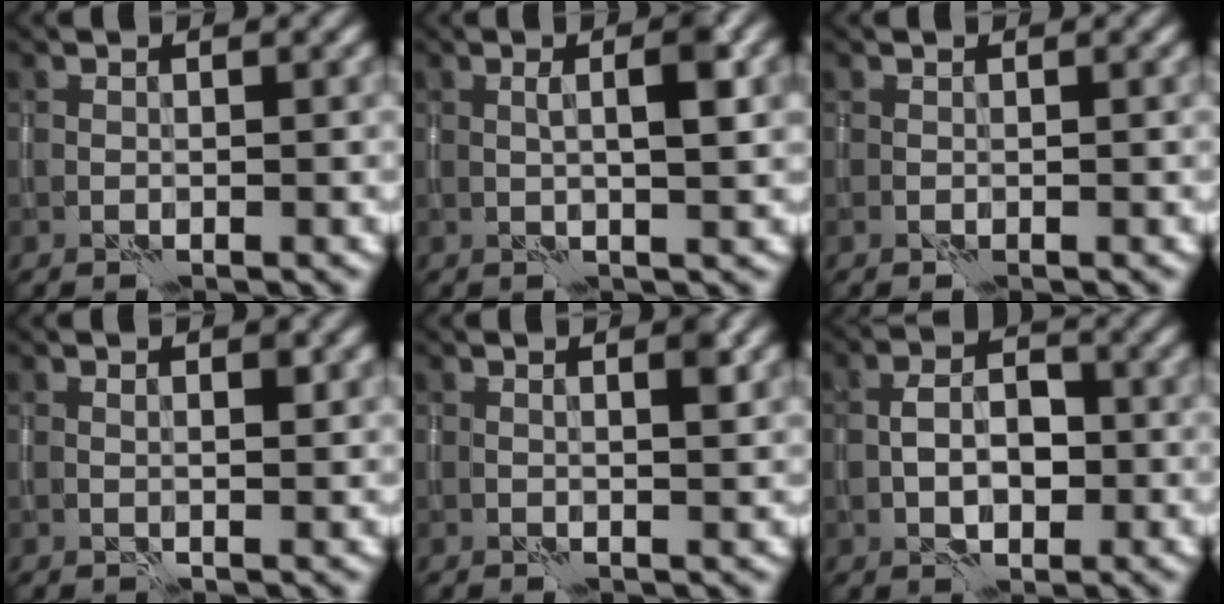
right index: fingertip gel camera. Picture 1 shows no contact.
{"total": 4.0, "force": [0.5, 0.8, 3.9], "torque": [-0.062, 0.008, 0.010]}
{"total": 0.0}
{"total": 1.1, "force": [0.4, 0.3, 1.0], "torque": [-0.017, -0.002, 0.007]}
{"total": 1.9, "force": [0.6, 0.4, 1.7], "torque": [-0.018, 0.003, 0.008]}
{"total": 4.3, "force": [-1.0, 2.5, 3.3], "torque": [-0.054, 0.005, -0.019]}